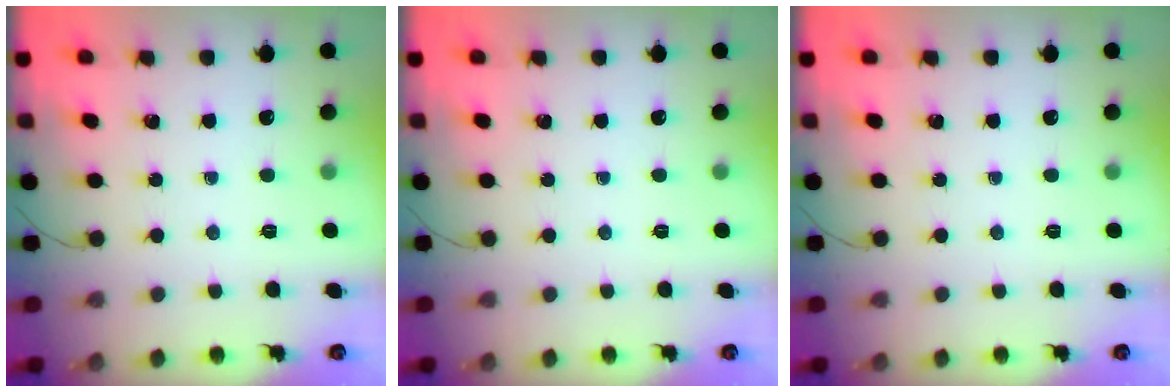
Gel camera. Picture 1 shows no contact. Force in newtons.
{"total": 0.0}
{"total": 0.0}